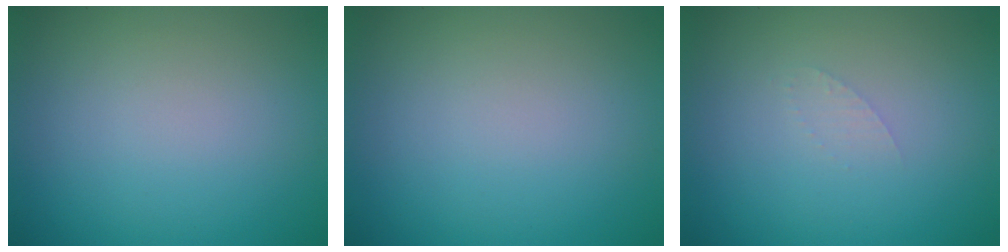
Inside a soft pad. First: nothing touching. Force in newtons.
{"total": 0.0}
{"total": 0.7, "press": 0.7, "slide": 0.1}